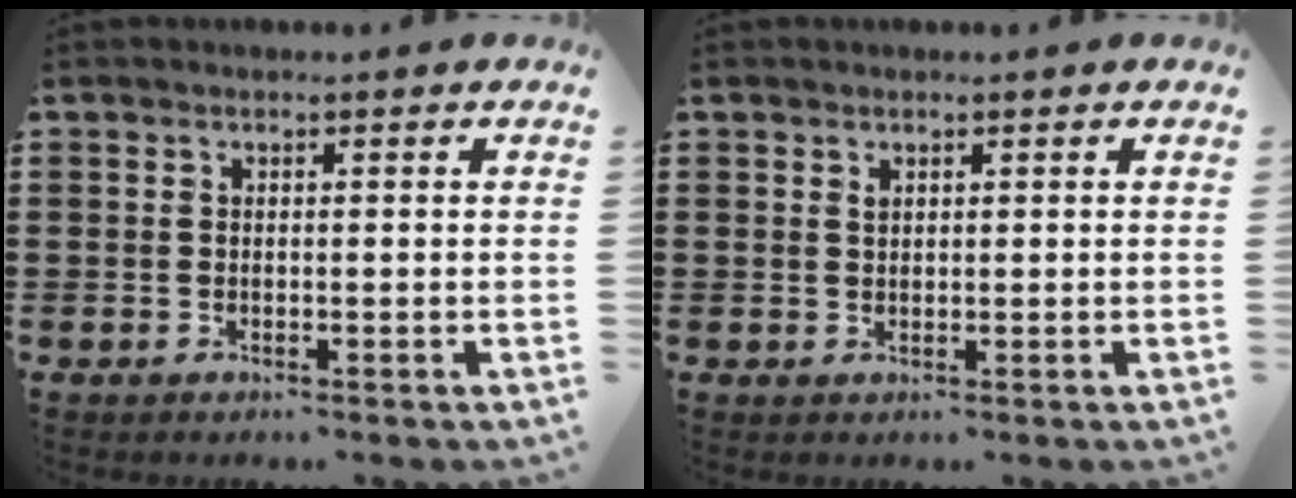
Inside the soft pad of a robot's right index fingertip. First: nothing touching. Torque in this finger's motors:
{"motor_torque": [0.11, -0.01, 0.05, 0.02]}